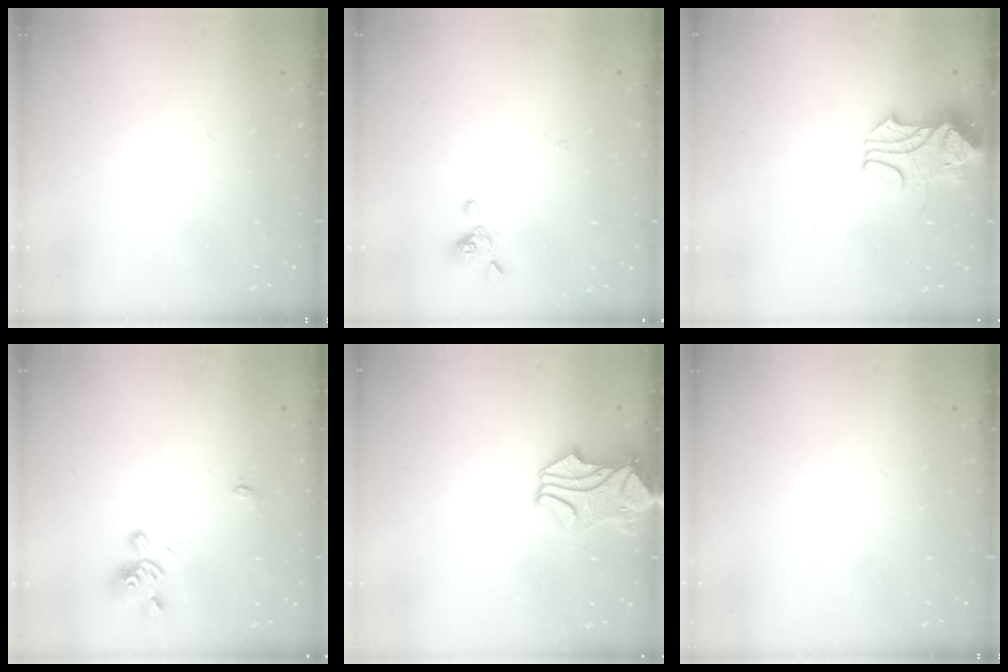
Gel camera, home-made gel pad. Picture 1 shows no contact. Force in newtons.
{"total": 1.5, "press": 1.3, "slide": 0.7}
{"total": 2.4, "press": 2.2, "slide": 1.0}
{"total": 1.7, "press": 1.0, "slide": 1.3}
{"total": 2.2, "press": 1.8, "slide": 1.3}
{"total": 0.0}